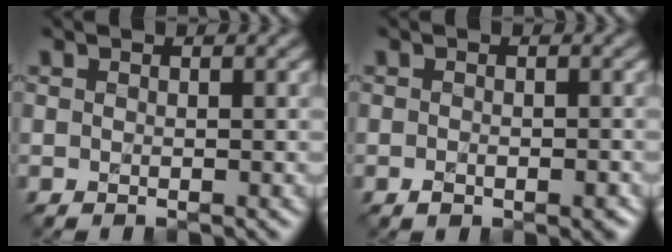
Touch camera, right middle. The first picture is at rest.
{"total": 1.9, "force": [-1.0, 0.9, 1.4], "torque": [-0.021, -0.001, -0.014]}